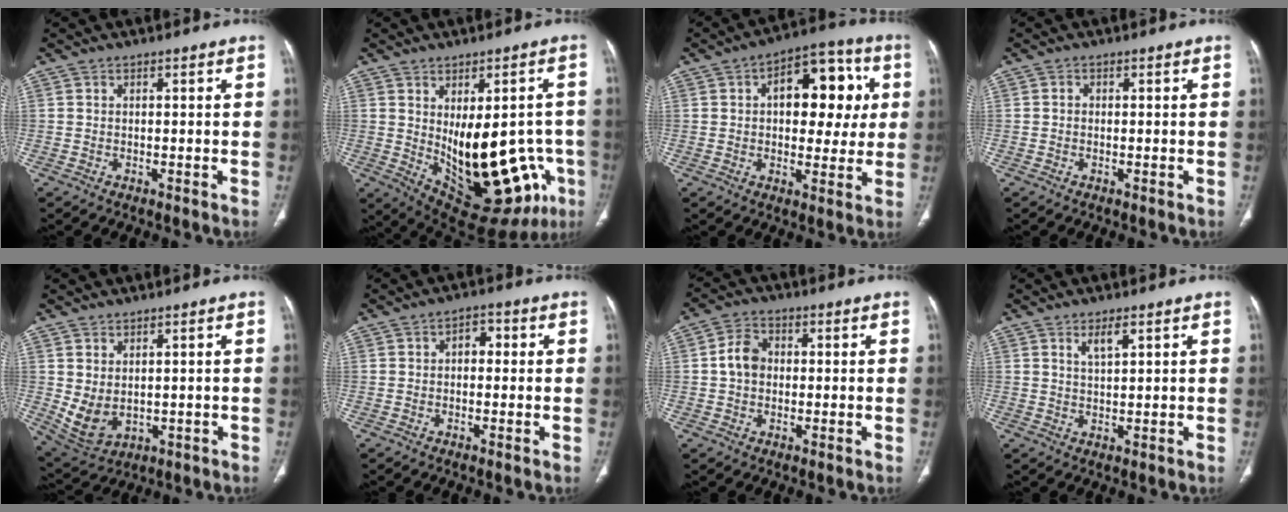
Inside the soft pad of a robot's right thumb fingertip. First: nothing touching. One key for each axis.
{"total": 23.4, "fx": -4.3, "fy": 11.2, "fz": 20.0, "tx": -0.226, "ty": -0.015, "tz": -0.022}
{"total": 16.3, "fx": 3.3, "fy": 9.3, "fz": 12.9, "tx": -0.124, "ty": 0.021, "tz": 0.045}
{"total": 0.8, "fx": -0.1, "fy": 0.7, "fz": 0.3, "tx": -0.003, "ty": 0.003, "tz": -0.004}
{"total": 6.7, "fx": 0.4, "fy": 4.5, "fz": 5.0, "tx": -0.088, "ty": -0.008, "tz": 0.033}
{"total": 3.3, "fx": 0.3, "fy": 2.2, "fz": 2.4, "tx": -0.021, "ty": 0.013, "tz": -0.002}
{"total": 5.5, "fx": 0.1, "fy": 4.3, "fz": 3.4, "tx": -0.055, "ty": 0.015, "tz": -0.004}
{"total": 2.9, "fx": 1.6, "fy": 0.8, "fz": 2.2, "tx": -0.044, "ty": -0.008, "tz": 0.034}